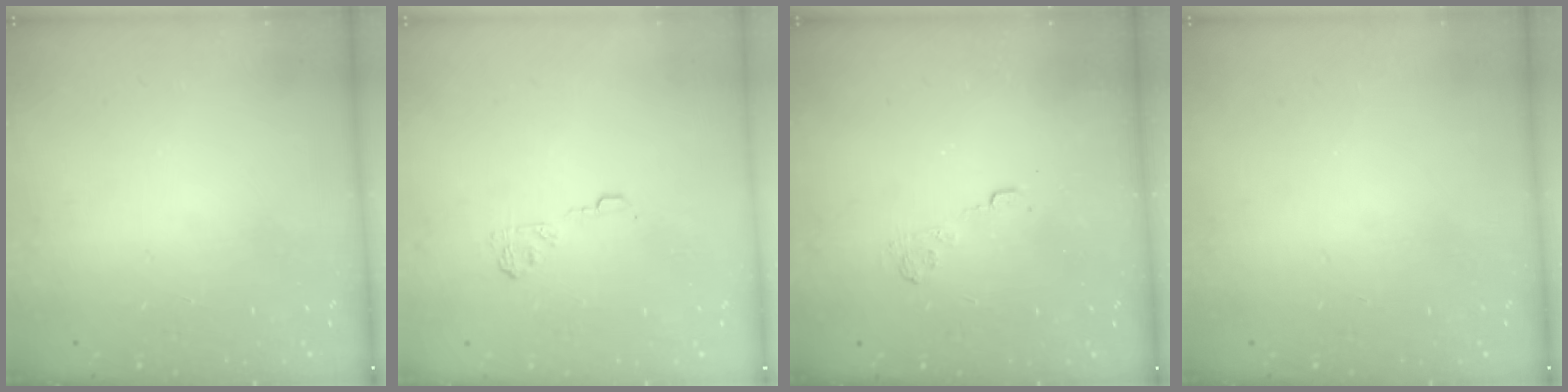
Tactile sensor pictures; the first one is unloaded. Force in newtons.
{"total": 5.2, "press": 4.9, "slide": 1.5}
{"total": 3.5, "press": 3.2, "slide": 1.4}
{"total": 0.0}